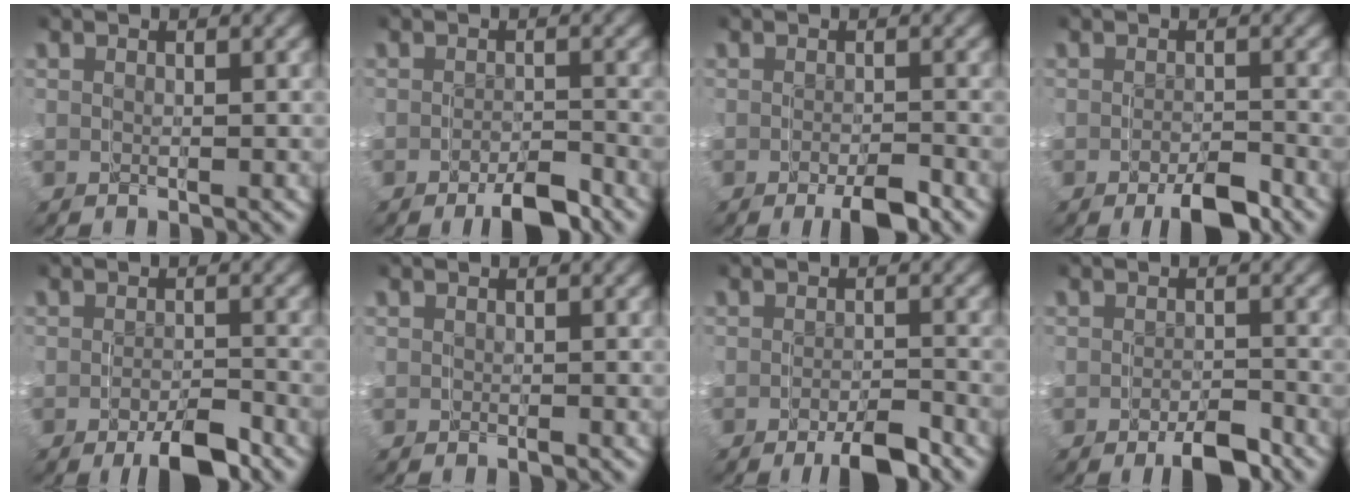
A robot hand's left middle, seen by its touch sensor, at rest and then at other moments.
{"total": 2.4, "force": [-2.1, 0.3, 1.2], "torque": [-0.010, 0.000, -0.040]}
{"total": 2.1, "force": [-1.6, 0.3, 1.4], "torque": [-0.019, -0.005, -0.027]}
{"total": 2.6, "force": [-2.0, 0.5, 1.6], "torque": [-0.018, -0.004, -0.036]}
{"total": 3.1, "force": [-2.2, 0.6, 2.0], "torque": [-0.027, -0.005, -0.039]}
{"total": 0.0}
{"total": 2.6, "force": [-2.1, 0.2, 1.5], "torque": [-0.018, -0.003, -0.037]}
{"total": 2.2, "force": [-1.9, 0.4, 1.1], "torque": [-0.012, -0.002, -0.034]}